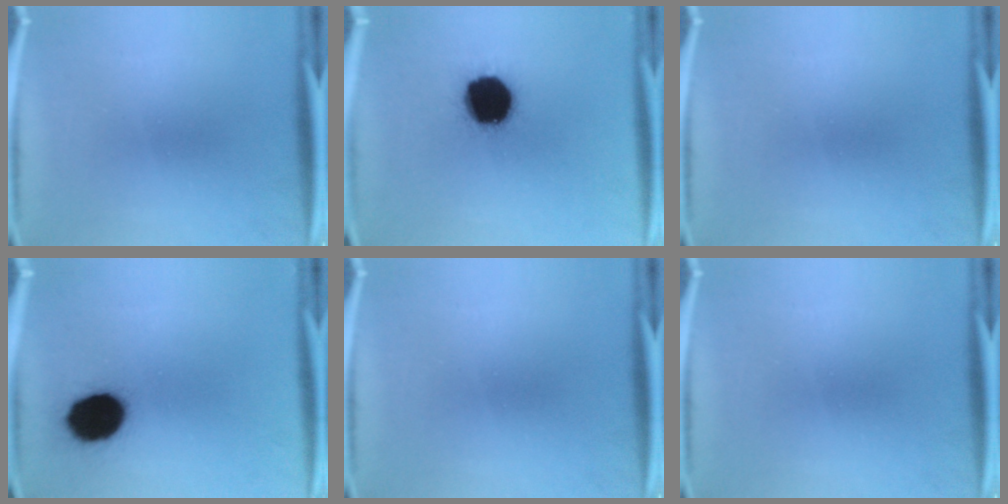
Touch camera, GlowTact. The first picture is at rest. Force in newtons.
{"total": 19.1}
{"total": 0.0}
{"total": 14.8}
{"total": 0.0}
{"total": 0.0}